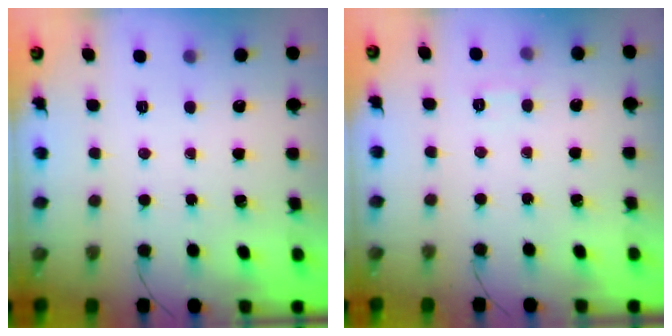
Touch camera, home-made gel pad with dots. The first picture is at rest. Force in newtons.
{"total": 5.9, "press": 5.7, "slide": 1.6}